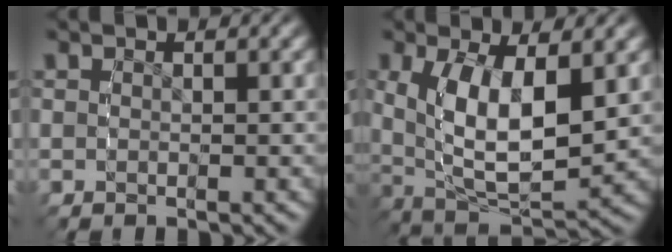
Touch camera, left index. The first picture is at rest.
{"total": 9.3, "force": [0.1, 5.7, 7.3], "torque": [-0.141, -0.032, 0.021]}